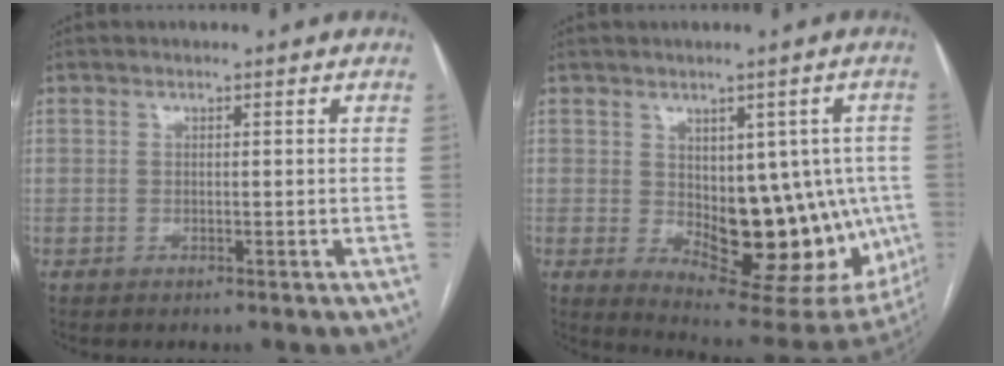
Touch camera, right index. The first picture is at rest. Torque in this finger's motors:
{"motor_torque": [1.23, -0.60, 0.70, 0.10]}